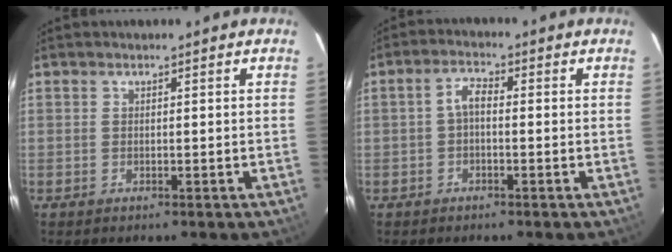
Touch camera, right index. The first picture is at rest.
{"total": 2.6, "force": [-0.6, 1.3, 2.3], "torque": [-0.047, 0.011, -0.012]}